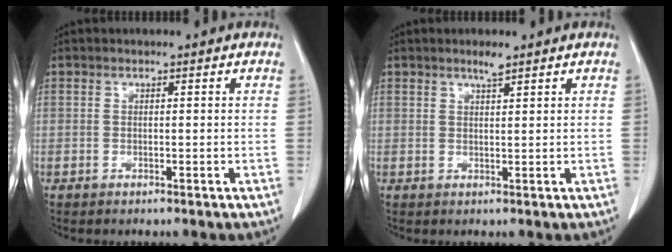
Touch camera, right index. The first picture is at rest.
{"total": 1.7, "force": [1.3, 0.1, 1.0], "torque": [-0.020, 0.000, 0.025]}